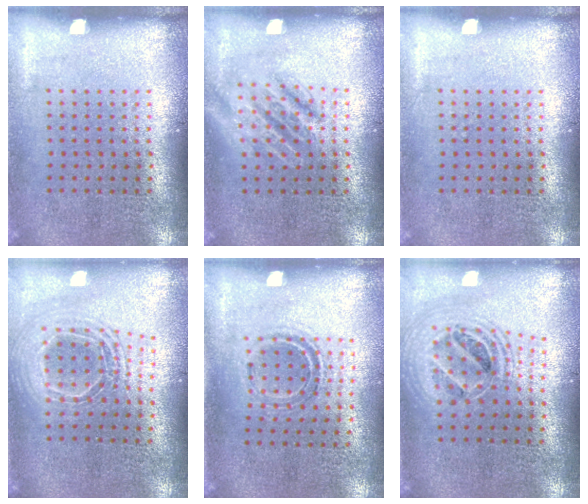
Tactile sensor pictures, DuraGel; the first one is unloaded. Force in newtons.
{"total": 1.3, "press": 1.3, "slide": 0.1}
{"total": 0.0}
{"total": 2.0, "press": 1.5, "slide": 1.3}
{"total": 1.0, "press": 0.9, "slide": 0.3}
{"total": 2.0, "press": 1.6, "slide": 1.2}